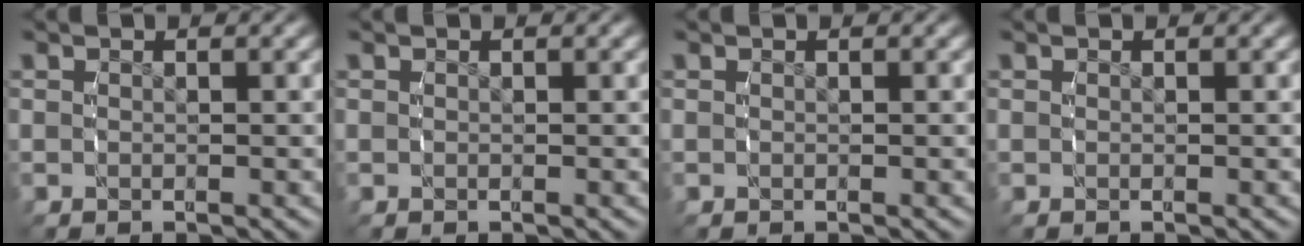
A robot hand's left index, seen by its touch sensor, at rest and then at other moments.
{"total": 0.0}
{"total": 0.0}
{"total": 0.0}